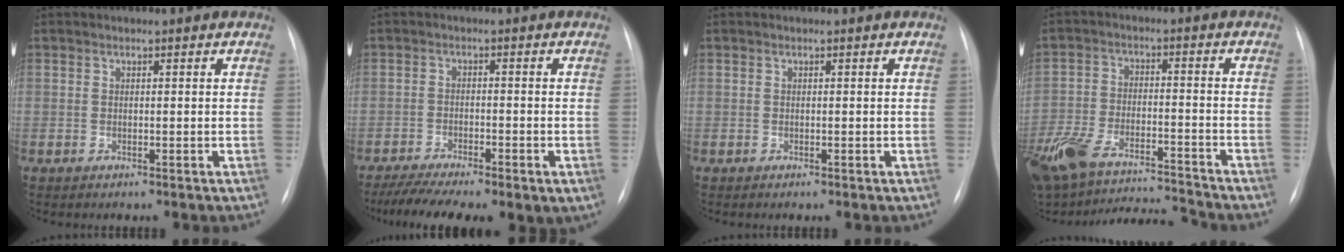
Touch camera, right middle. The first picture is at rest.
{"total": 12.8, "force": [-8.3, 4.5, 8.6], "torque": [-0.169, -0.009, -0.126]}
{"total": 0.0}
{"total": 17.6, "force": [-15.6, 3.2, 7.5], "torque": [-0.176, 0.003, -0.264]}